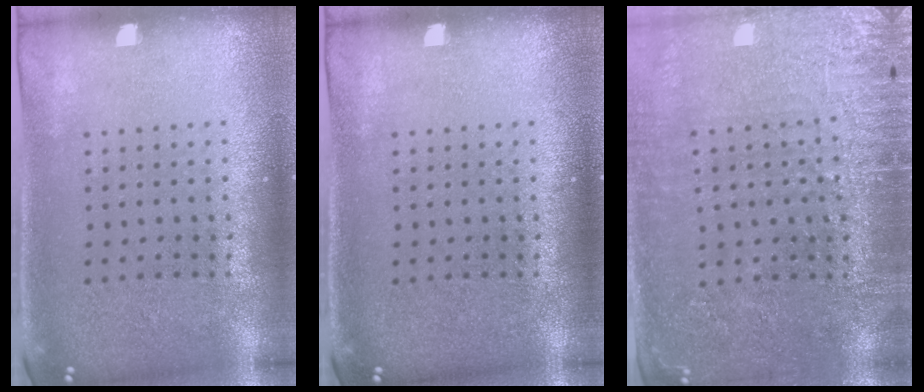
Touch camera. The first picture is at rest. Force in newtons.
{"total": 0.0}
{"total": 3.0, "press": 2.8, "slide": 0.8}